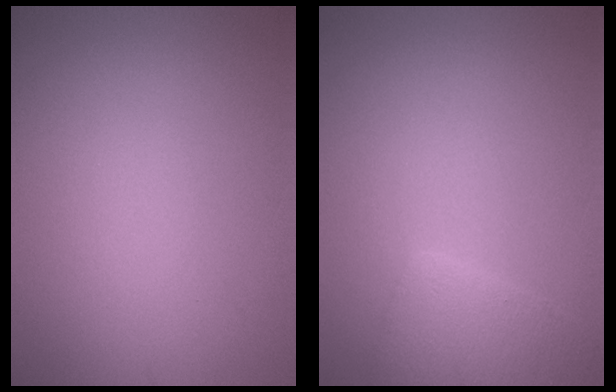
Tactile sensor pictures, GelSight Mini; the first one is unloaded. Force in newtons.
{"total": 3.2, "press": 3.2, "slide": 0.3}